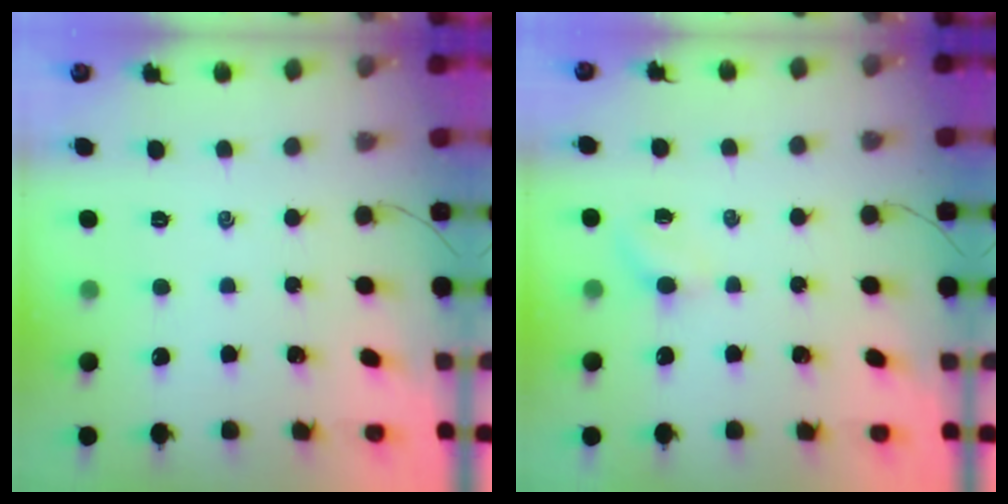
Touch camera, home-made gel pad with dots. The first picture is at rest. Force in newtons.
{"total": 2.1, "press": 2.0, "slide": 0.7}